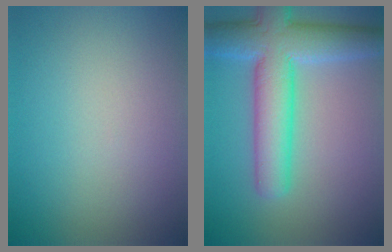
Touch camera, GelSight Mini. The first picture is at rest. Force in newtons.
{"total": 8.2, "press": 8.2, "slide": 0.6}